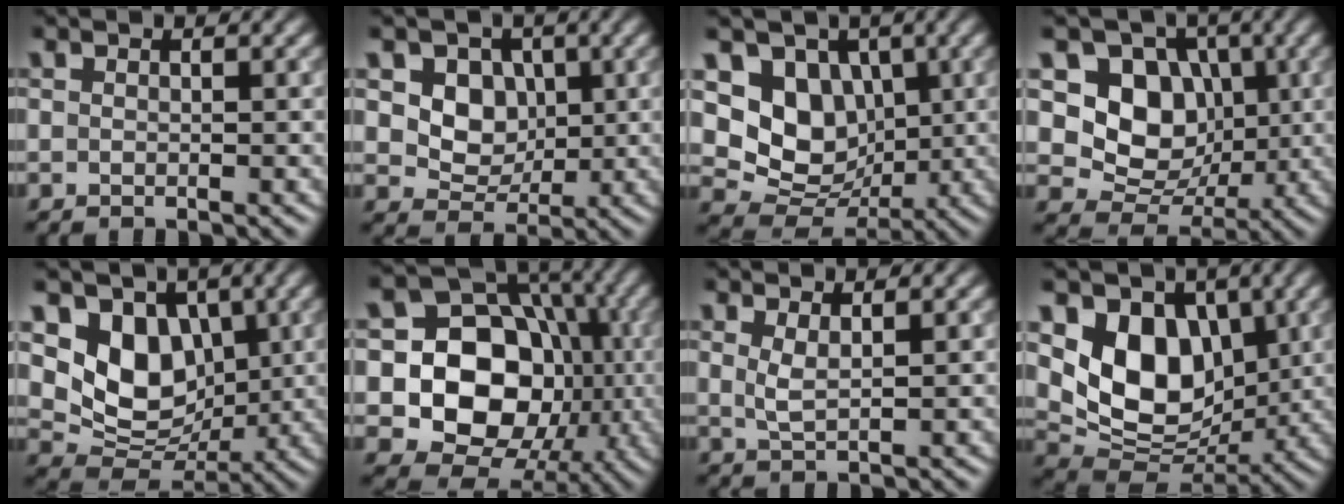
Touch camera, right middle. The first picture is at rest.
{"total": 4.9, "force": [1.1, 4.0, 2.7], "torque": [-0.052, -0.013, 0.015]}
{"total": 7.3, "force": [1.6, 5.9, 4.0], "torque": [-0.066, -0.013, 0.017]}
{"total": 7.8, "force": [1.3, 6.4, 4.2], "torque": [-0.069, -0.008, 0.006]}
{"total": 7.2, "force": [2.0, 5.6, 4.1], "torque": [-0.069, -0.019, 0.032]}
{"total": 14.5, "force": [-2.0, 12.3, 7.5], "torque": [-0.096, -0.008, -0.058]}
{"total": 1.6, "force": [0.7, 0.4, 1.4], "torque": [-0.033, -0.003, 0.016]}
{"total": 8.6, "force": [2.1, 6.3, 5.5], "torque": [-0.095, -0.022, 0.036]}